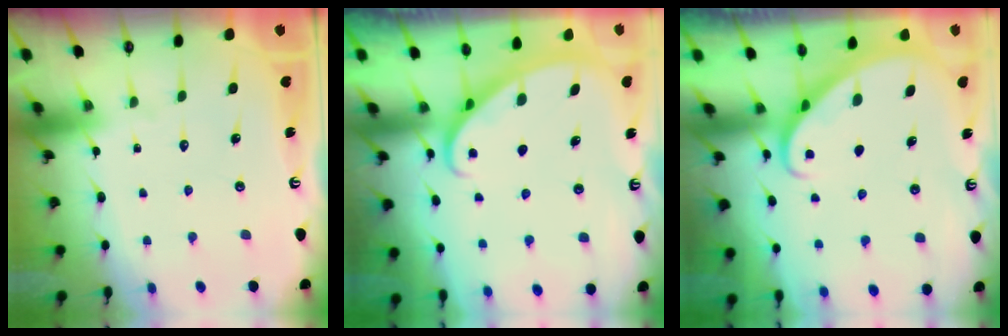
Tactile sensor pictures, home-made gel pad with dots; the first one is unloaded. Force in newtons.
{"total": 2.8, "press": 2.8, "slide": 0.1}
{"total": 2.9, "press": 2.9, "slide": 0.2}